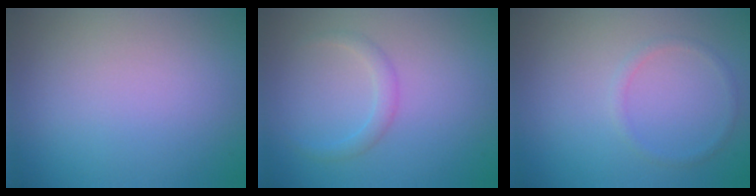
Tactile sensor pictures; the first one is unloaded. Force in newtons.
{"total": 1.4, "press": 1.4, "slide": 0.0}
{"total": 1.0, "press": 0.9, "slide": 0.2}